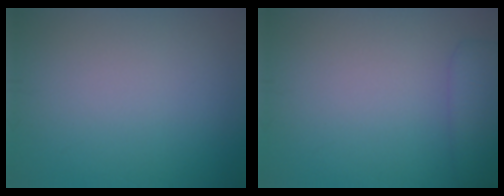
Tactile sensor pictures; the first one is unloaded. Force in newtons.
{"total": 2.8, "press": 2.8, "slide": 0.1}